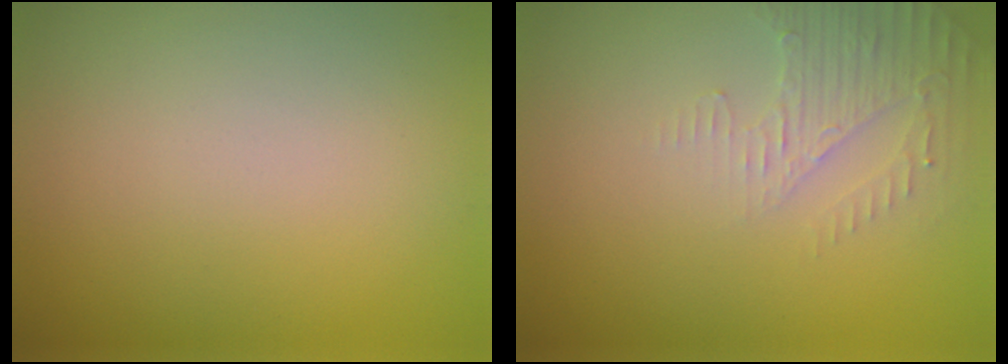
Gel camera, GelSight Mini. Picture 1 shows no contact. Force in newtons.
{"total": 2.6, "press": 2.5, "slide": 0.7}